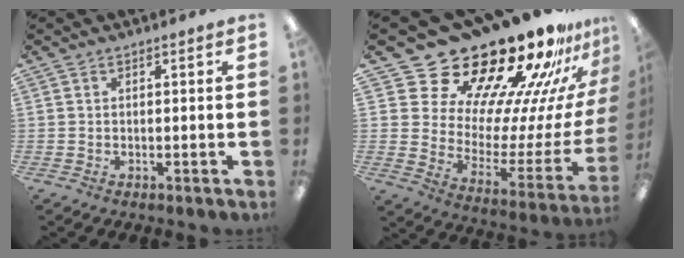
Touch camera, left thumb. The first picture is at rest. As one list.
[{"total": 26.2, "force": [21.4, 10.7, 10.6], "torque": [-0.146, -0.185, 0.388]}]